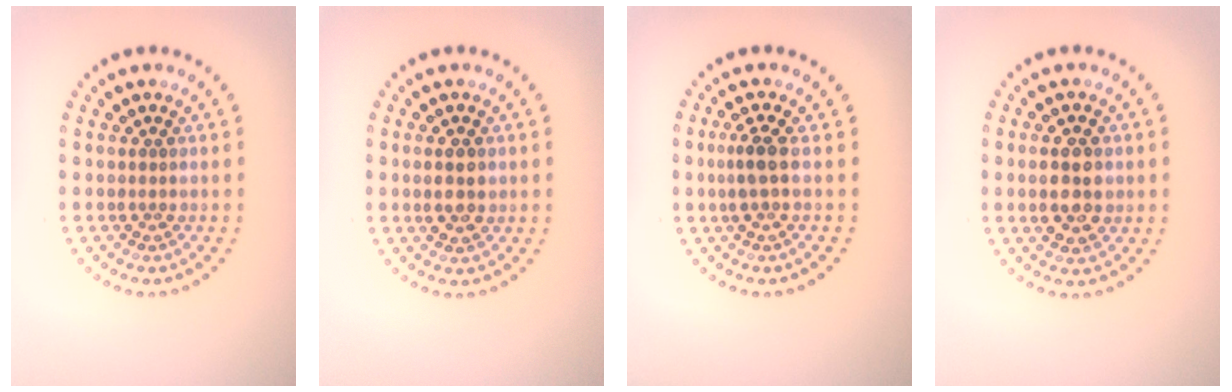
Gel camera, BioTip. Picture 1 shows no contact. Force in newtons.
{"total": 2.1, "press": 2.1, "slide": 0.2}
{"total": 2.0, "press": 1.7, "slide": 1.0}
{"total": 3.8, "press": 3.8, "slide": 0.3}